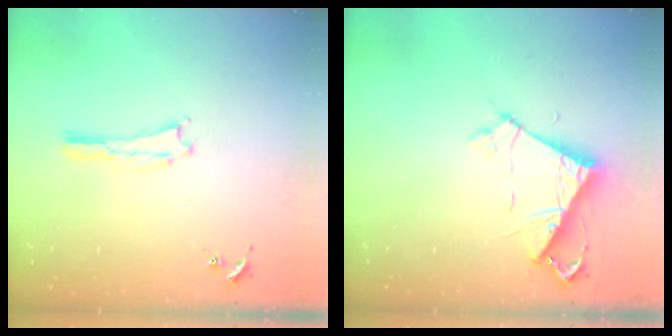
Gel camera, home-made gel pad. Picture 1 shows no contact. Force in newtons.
{"total": 6.6, "press": 6.5, "slide": 0.7}